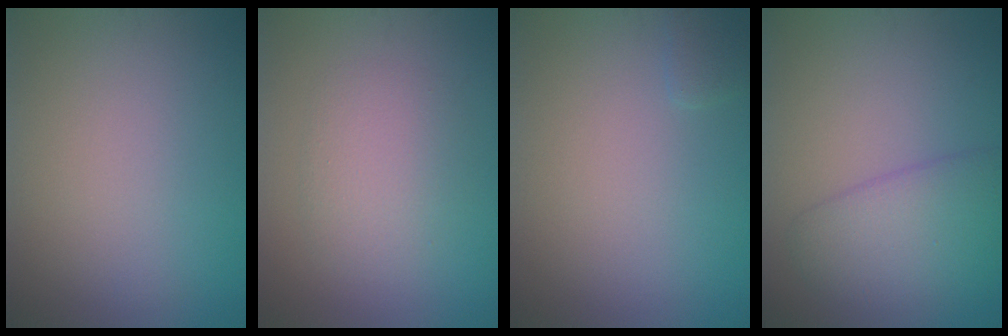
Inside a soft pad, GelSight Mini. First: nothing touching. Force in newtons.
{"total": 2.8, "press": 2.8, "slide": 0.2}
{"total": 0.8, "press": 0.8, "slide": 0.1}
{"total": 4.3, "press": 4.3, "slide": 0.3}